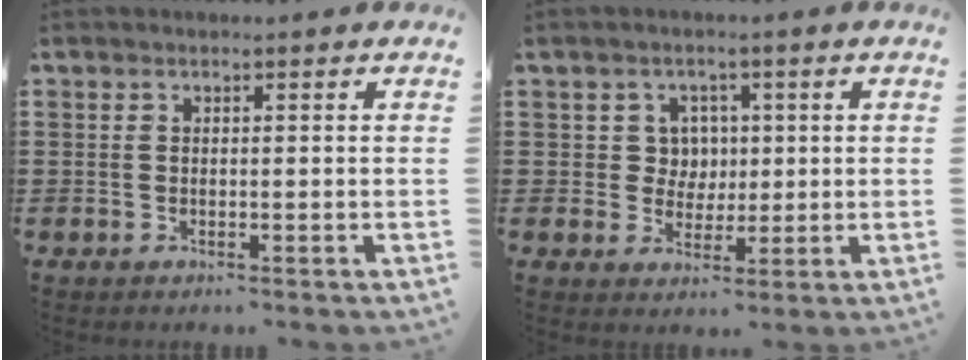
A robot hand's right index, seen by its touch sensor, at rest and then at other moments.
{"total": 4.3, "force": [0.7, 4.0, 1.3], "torque": [-0.046, 0.014, 0.010]}